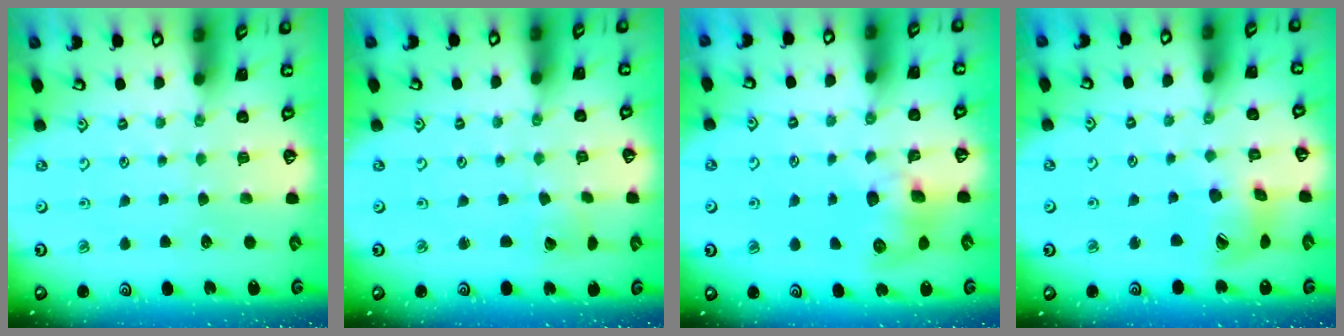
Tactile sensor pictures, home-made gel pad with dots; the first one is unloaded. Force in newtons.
{"total": 2.4, "press": 2.4, "slide": 0.2}
{"total": 9.2, "press": 9.2, "slide": 0.5}
{"total": 12.0, "press": 12.0, "slide": 1.4}